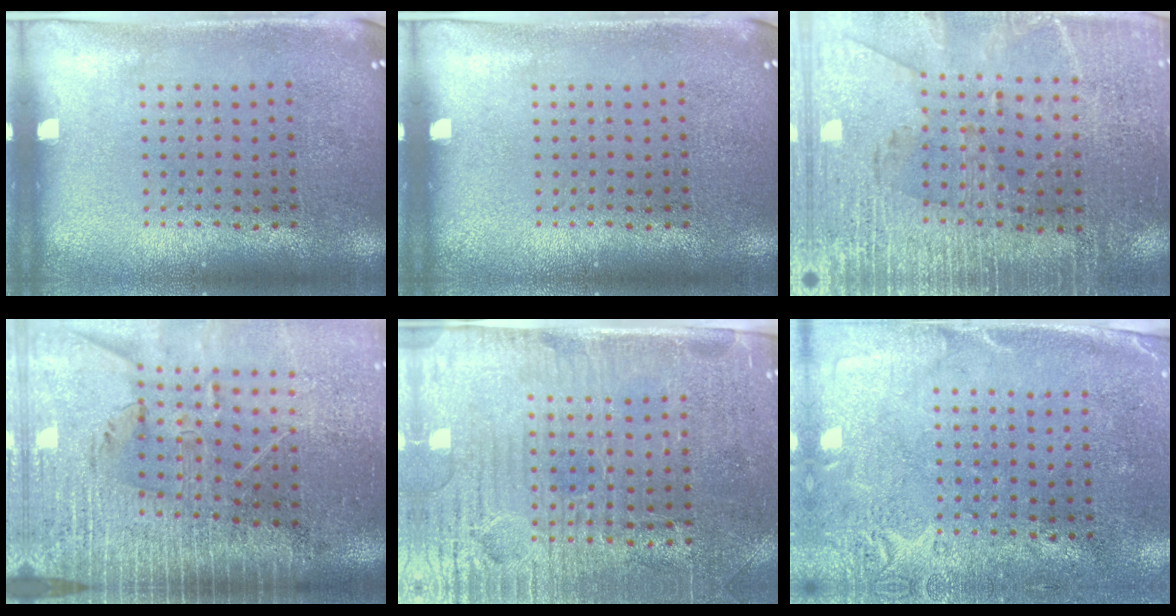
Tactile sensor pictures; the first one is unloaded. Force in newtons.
{"total": 0.0}
{"total": 2.9, "press": 2.8, "slide": 0.8}
{"total": 3.9, "press": 3.4, "slide": 2.0}
{"total": 3.7, "press": 3.4, "slide": 1.3}
{"total": 2.7, "press": 2.2, "slide": 1.6}